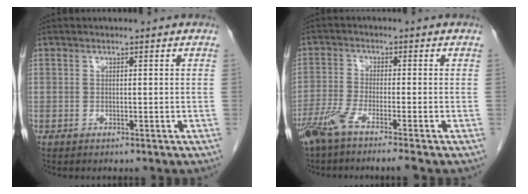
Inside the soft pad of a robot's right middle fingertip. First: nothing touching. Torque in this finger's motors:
{"motor_torque": [1.11, -0.84, 0.41, 0.11]}